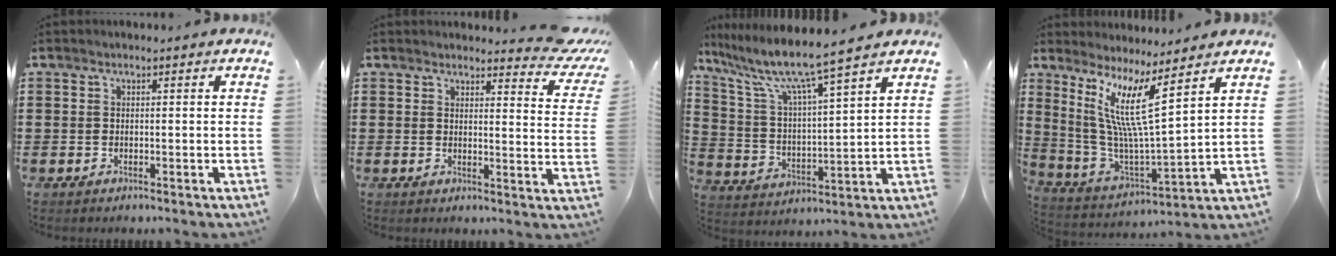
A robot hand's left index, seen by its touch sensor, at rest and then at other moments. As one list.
[{"total": 4.4, "force": [4.0, 0.6, 1.7], "torque": [-0.025, -0.023, 0.068]}, {"total": 8.1, "force": [6.8, -0.4, 4.3], "torque": [-0.114, -0.045, 0.107]}, {"total": 11.1, "force": [5.8, 1.0, 9.4], "torque": [-0.202, -0.031, 0.097]}]